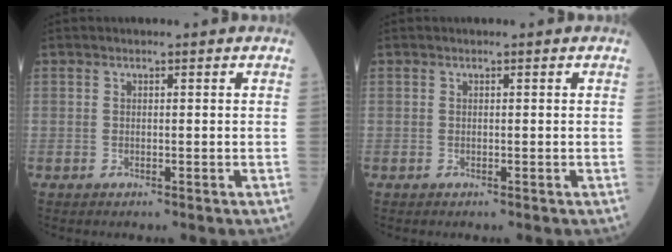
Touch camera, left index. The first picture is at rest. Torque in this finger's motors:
{"motor_torque": [0.00, 0.00, 0.00, 0.00]}